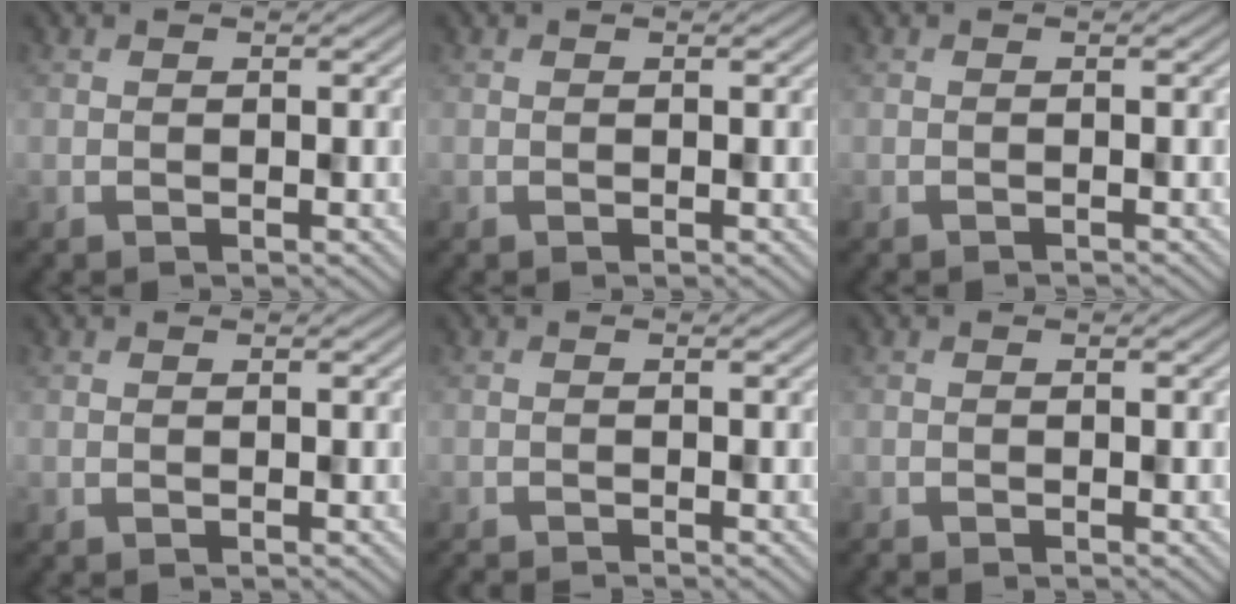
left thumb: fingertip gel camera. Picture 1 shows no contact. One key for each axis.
{"total": 0.0}
{"total": 0.6, "fx": -0.6, "fy": -0.1, "fz": 0.0, "tx": 0.001, "ty": 0.002, "tz": -0.012}
{"total": 0.0}
{"total": 1.7, "fx": -1.6, "fy": 0.0, "fz": 0.3, "tx": -0.005, "ty": 0.001, "tz": -0.030}
{"total": 0.9, "fx": -0.9, "fy": 0.0, "fz": 0.0, "tx": 0.000, "ty": -0.002, "tz": -0.014}